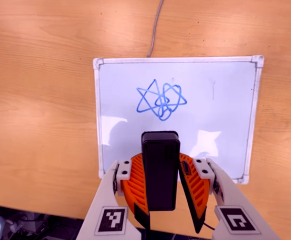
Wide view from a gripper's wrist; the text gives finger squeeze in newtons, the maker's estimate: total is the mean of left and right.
{"total": 7.2, "left": 6.5, "right": 7.8}